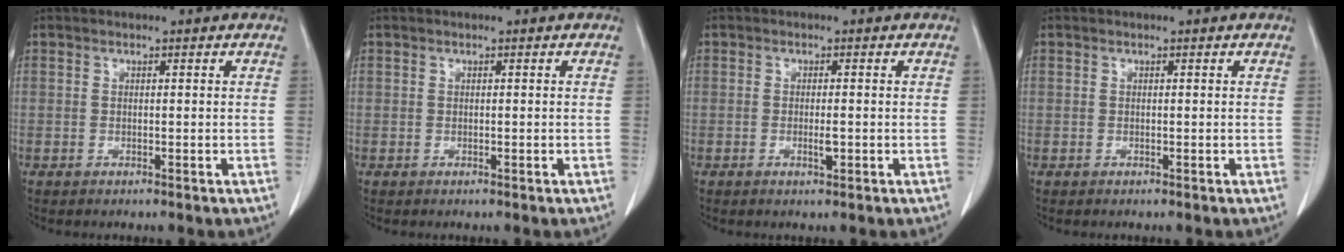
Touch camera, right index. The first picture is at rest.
{"total": 0.0}
{"total": 0.8, "force": [-0.4, -0.1, 0.7], "torque": [-0.016, 0.001, -0.005]}
{"total": 0.0}